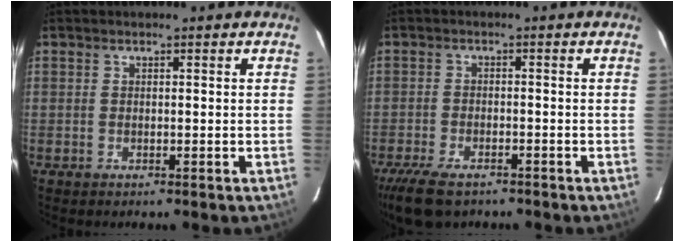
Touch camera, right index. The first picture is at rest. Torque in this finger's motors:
{"motor_torque": [0.35, -0.39, 0.21, 0.07]}